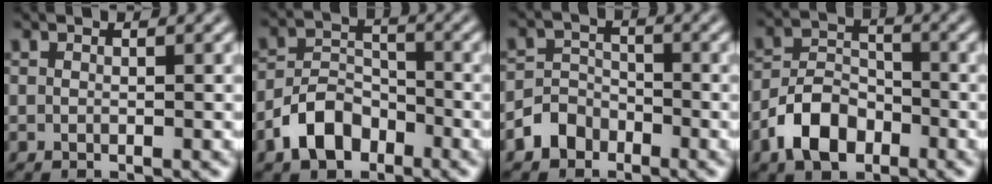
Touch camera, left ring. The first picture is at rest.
{"total": 4.8, "force": [-2.9, 3.1, 2.3], "torque": [-0.039, 0.001, -0.061]}
{"total": 3.0, "force": [-1.9, 2.2, 0.7], "torque": [-0.005, 0.009, -0.042]}
{"total": 5.2, "force": [-2.8, 3.4, 2.9], "torque": [-0.054, 0.002, -0.057]}